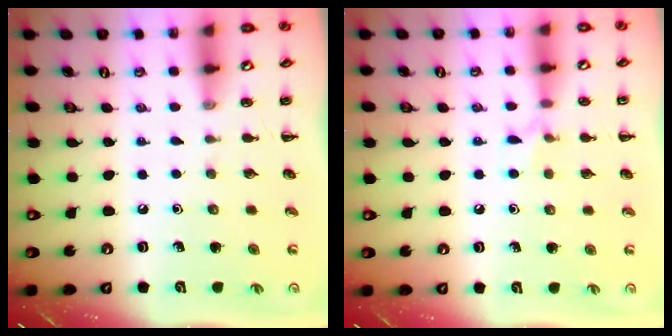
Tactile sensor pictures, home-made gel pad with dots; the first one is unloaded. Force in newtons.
{"total": 5.9, "press": 5.5, "slide": 2.0}